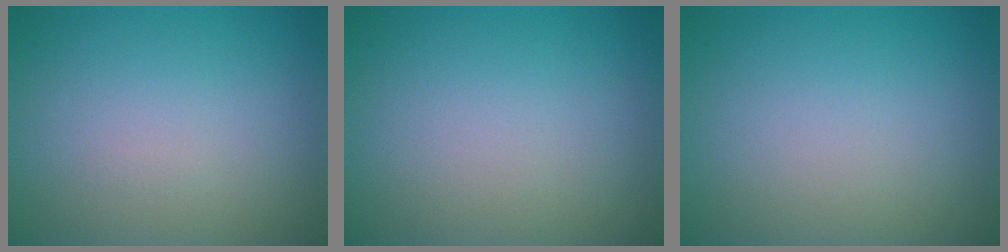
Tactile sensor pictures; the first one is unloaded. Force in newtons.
{"total": 0.0}
{"total": 0.0}